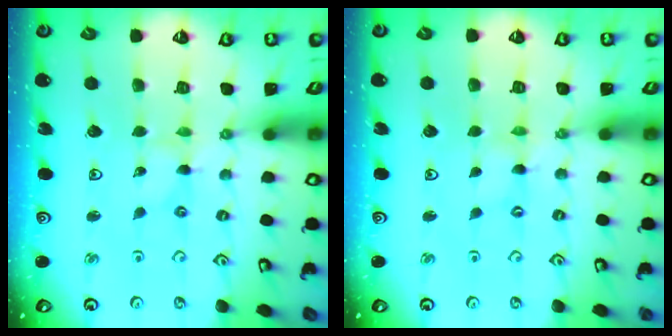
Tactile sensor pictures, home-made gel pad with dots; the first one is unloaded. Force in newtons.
{"total": 0.0}